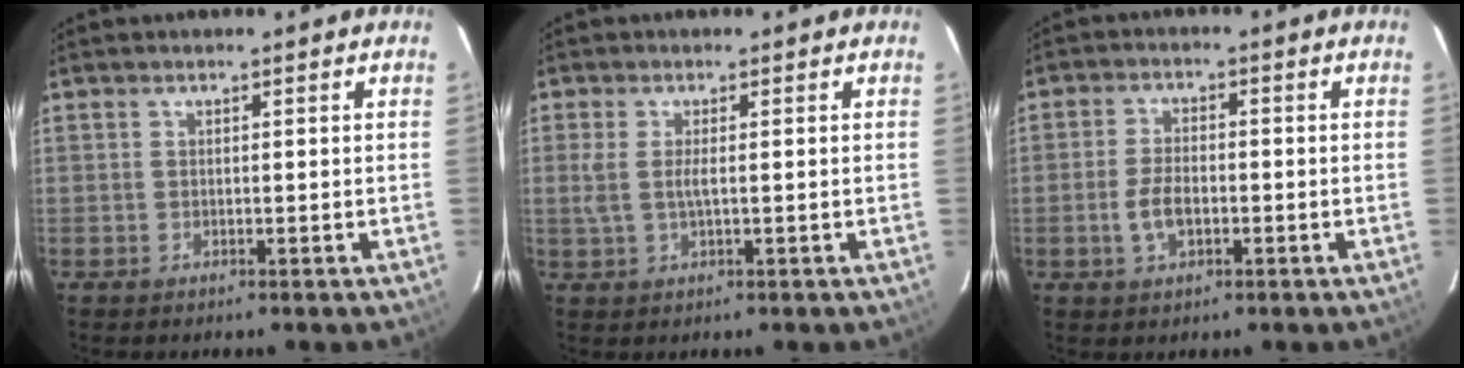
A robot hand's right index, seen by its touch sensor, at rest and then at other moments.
{"total": 3.2, "force": [0.1, 0.6, 3.1], "torque": [-0.067, -0.003, 0.002]}
{"total": 5.1, "force": [-1.6, 2.7, 4.0], "torque": [-0.085, -0.001, -0.027]}